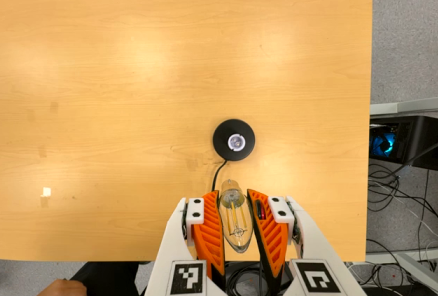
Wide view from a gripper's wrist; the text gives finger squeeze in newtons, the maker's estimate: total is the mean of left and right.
{"total": 21.7, "left": 23.1, "right": 20.3}